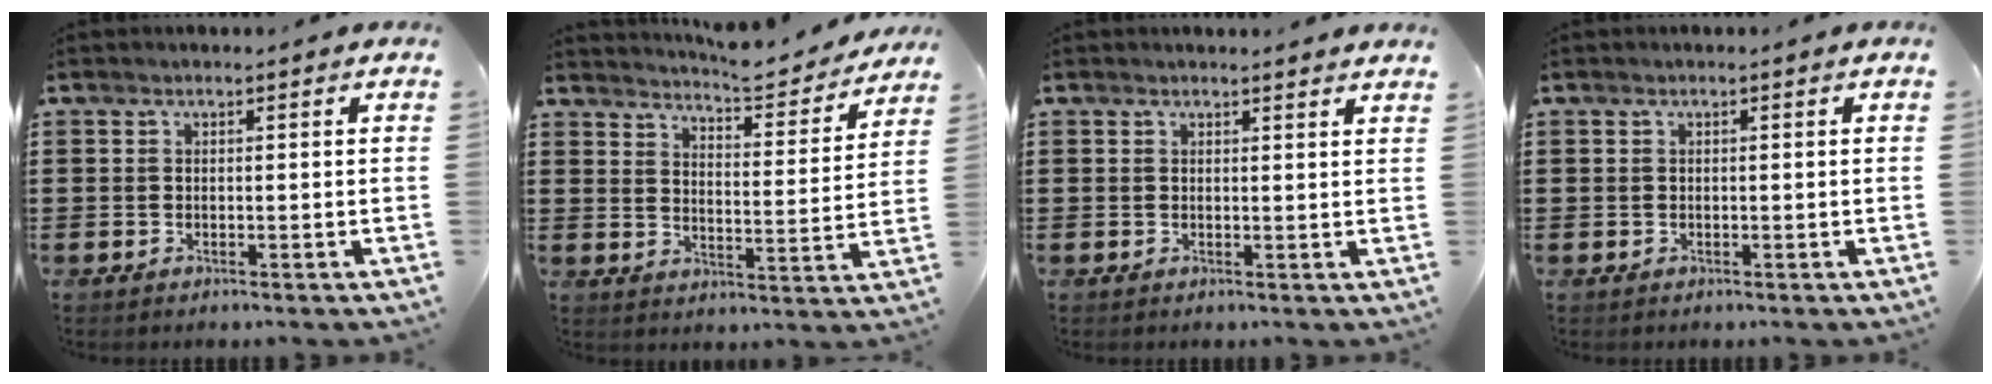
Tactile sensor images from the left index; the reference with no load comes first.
{"total": 5.4, "force": [5.4, -0.1, 0.9], "torque": [-0.031, -0.042, 0.089]}
{"total": 1.4, "force": [1.3, -0.1, 0.2], "torque": [0.001, -0.005, 0.025]}
{"total": 0.0}